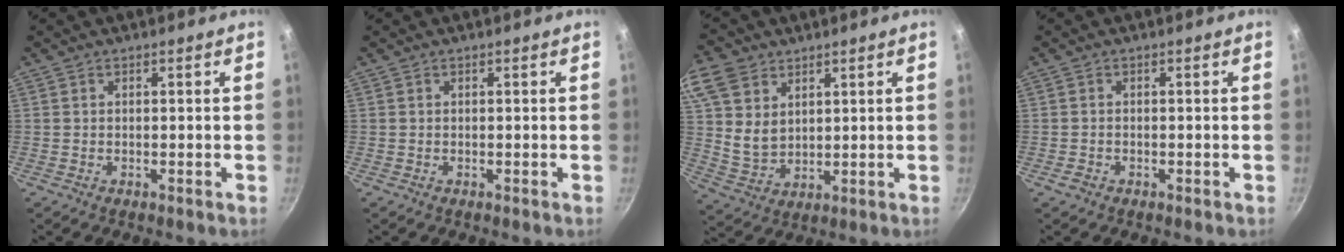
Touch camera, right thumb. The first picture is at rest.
{"total": 0.0}
{"total": 13.1, "force": [6.5, 9.4, 6.3], "torque": [-0.120, -0.016, 0.135]}
{"total": 1.1, "force": [-0.8, 0.6, 0.4], "torque": [-0.013, 0.003, -0.014]}